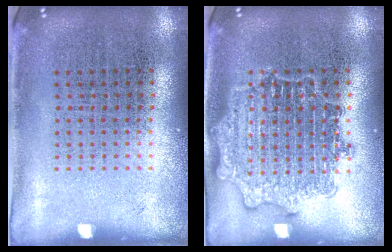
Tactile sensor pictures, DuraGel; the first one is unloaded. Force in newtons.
{"total": 3.1, "press": 3.1, "slide": 0.6}